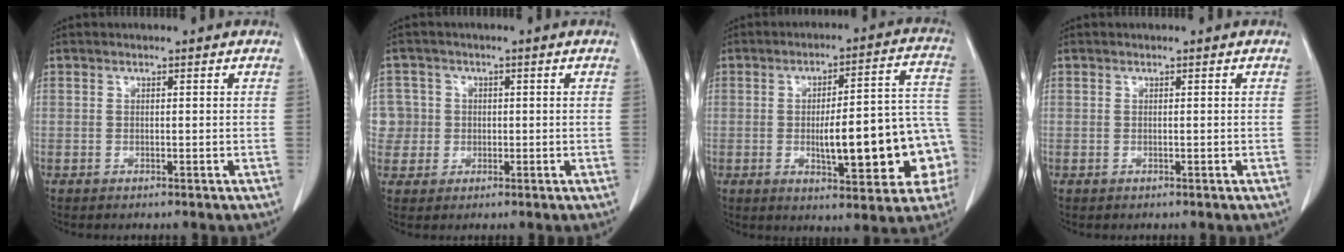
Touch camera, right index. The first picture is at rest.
{"total": 4.9, "force": [0.1, 4.9, -0.2], "torque": [0.011, 0.019, 0.003]}
{"total": 17.9, "force": [-3.6, 4.2, 17.0], "torque": [-0.173, 0.040, -0.034]}
{"total": 0.0}